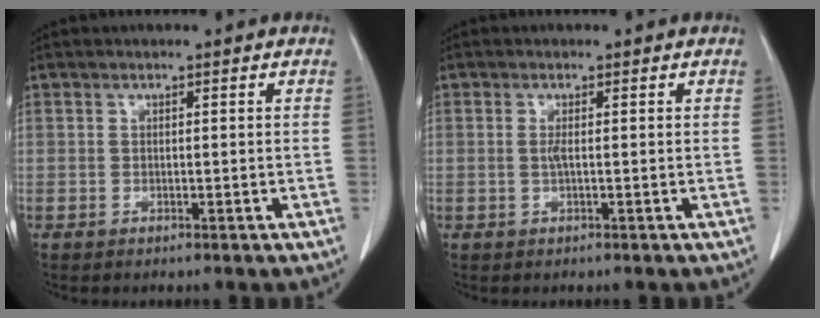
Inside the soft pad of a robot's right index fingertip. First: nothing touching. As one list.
[{"total": 1.1, "force": [0.0, 0.0, 1.1], "torque": [-0.029, -0.002, -0.001]}]